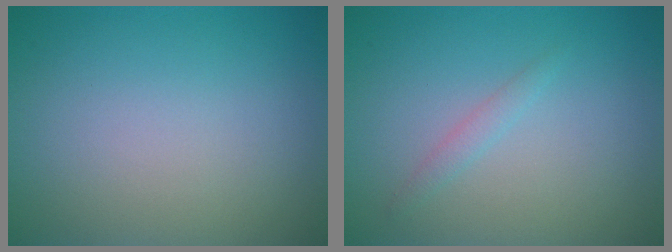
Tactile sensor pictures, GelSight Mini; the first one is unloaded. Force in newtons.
{"total": 1.0, "press": 1.0, "slide": 0.1}